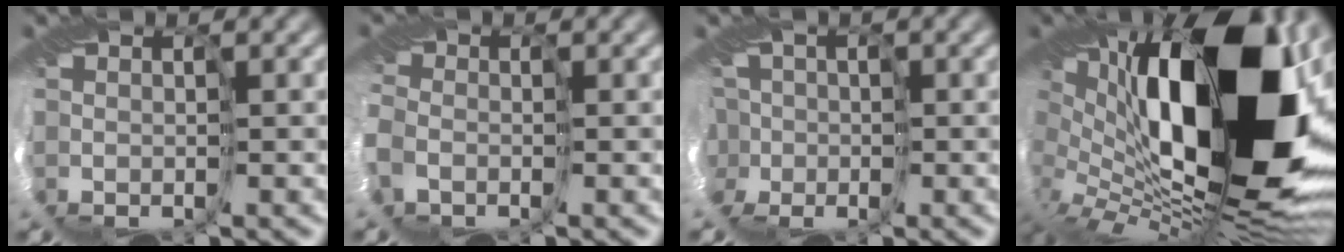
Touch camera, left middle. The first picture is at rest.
{"total": 2.7, "force": [-0.6, 2.5, 0.7], "torque": [-0.039, 0.001, -0.007]}
{"total": 3.3, "force": [0.0, 3.3, 0.6], "torque": [-0.018, 0.023, -0.024]}
{"total": 15.0, "force": [2.8, 6.8, 13.1], "torque": [-0.215, 0.007, 0.038]}